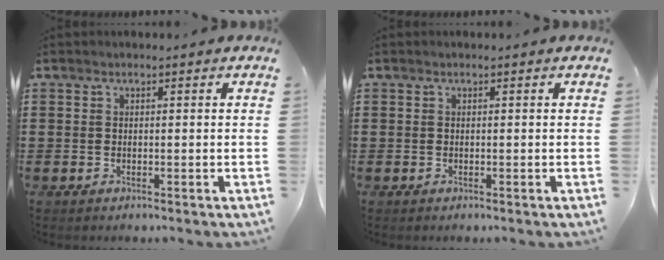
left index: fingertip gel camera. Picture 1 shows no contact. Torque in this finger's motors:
{"motor_torque": [0.01, 0.01, 0.00, 0.01]}